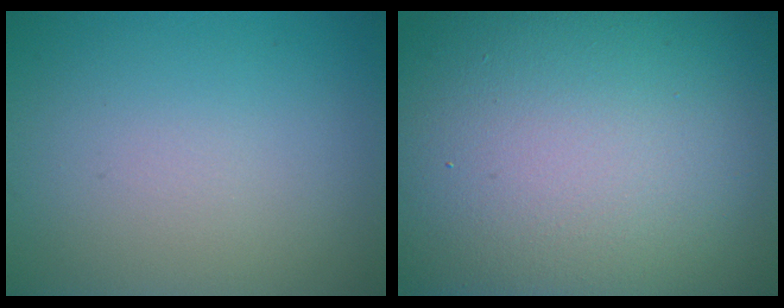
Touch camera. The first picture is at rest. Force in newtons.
{"total": 23.6, "press": 23.6, "slide": 1.3}